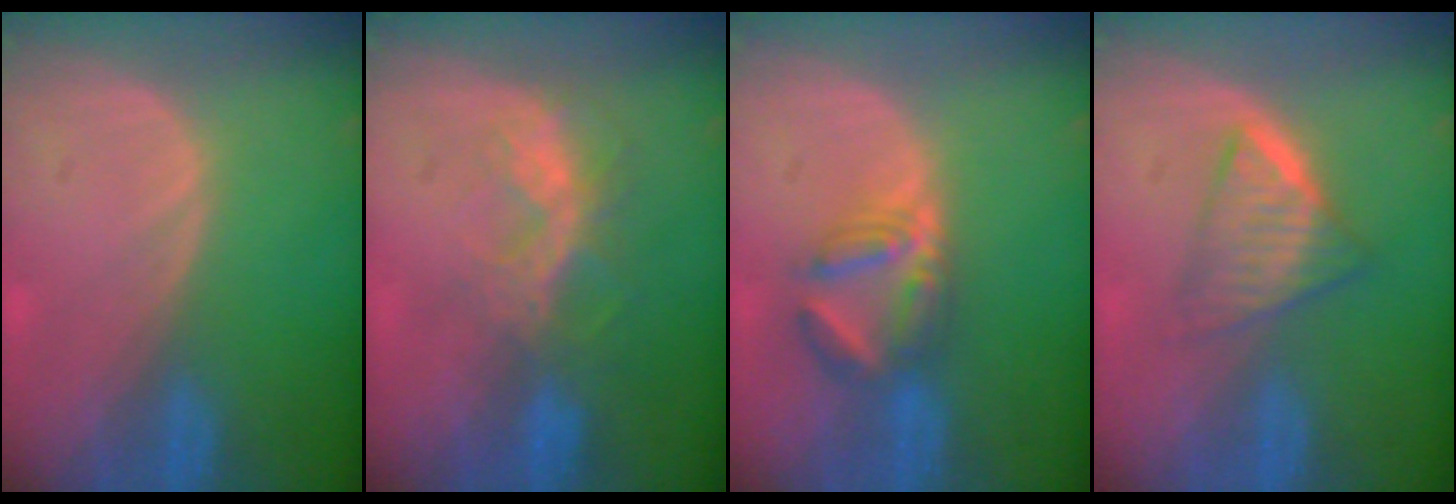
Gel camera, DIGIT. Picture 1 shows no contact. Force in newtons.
{"total": 6.6, "press": 5.9, "slide": 3.1}
{"total": 5.7, "press": 5.6, "slide": 1.3}
{"total": 6.4, "press": 5.4, "slide": 3.4}